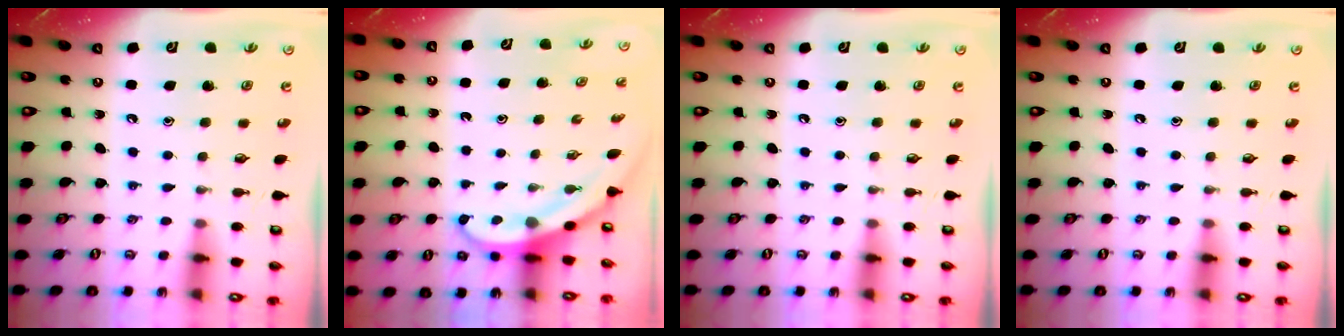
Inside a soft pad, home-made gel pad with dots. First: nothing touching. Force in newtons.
{"total": 3.8, "press": 3.7, "slide": 0.3}
{"total": 0.0}
{"total": 0.0}